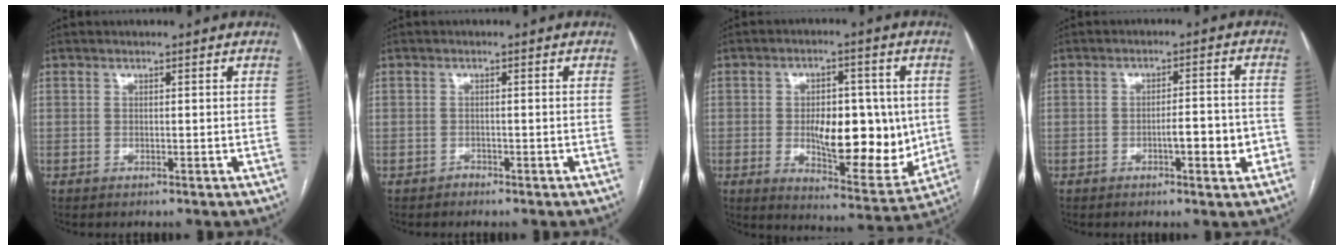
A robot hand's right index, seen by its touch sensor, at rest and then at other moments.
{"total": 0.8, "force": [-0.7, 0.5, -0.1], "torque": [0.000, 0.002, -0.015]}
{"total": 14.7, "force": [-0.7, 6.4, 13.2], "torque": [-0.185, -0.002, 0.003]}
{"total": 6.0, "force": [-2.3, 1.3, 5.4], "torque": [-0.075, 0.013, -0.028]}